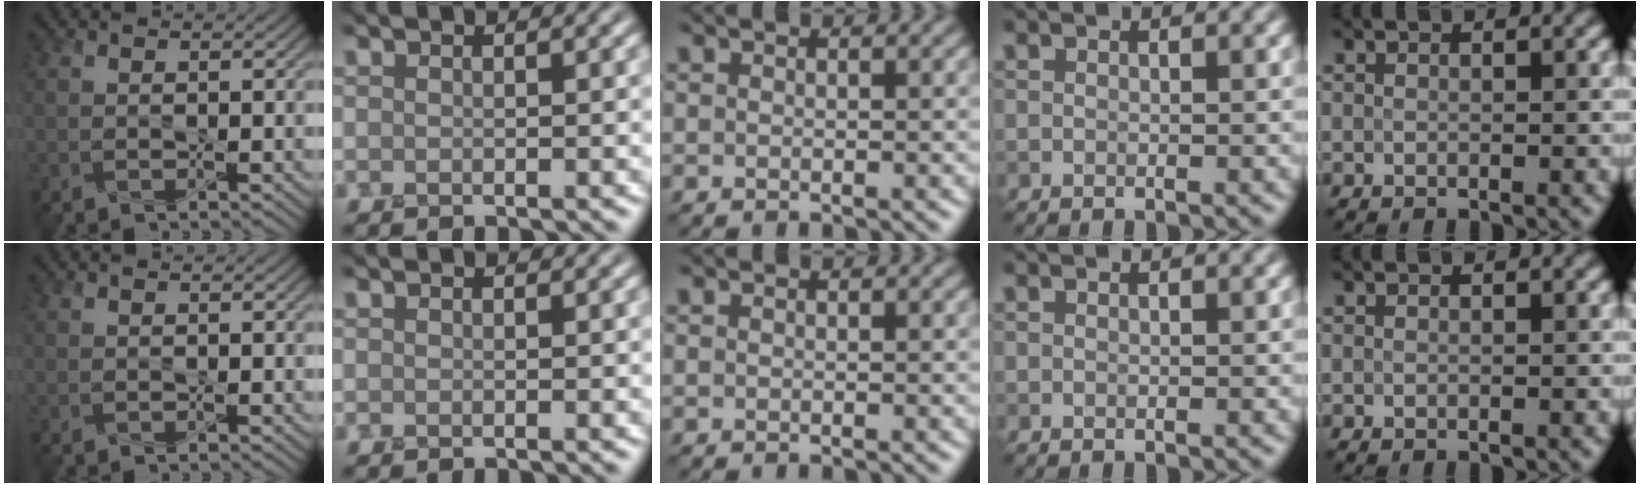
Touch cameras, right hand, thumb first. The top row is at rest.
{}